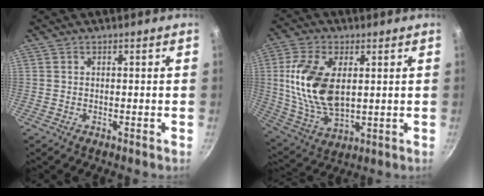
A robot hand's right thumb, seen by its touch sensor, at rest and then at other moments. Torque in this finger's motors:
{"motor_torque": [0.94, 0.99, 1.65, 0.07, 0.36]}